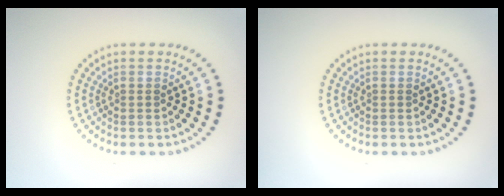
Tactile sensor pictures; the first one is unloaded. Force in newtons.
{"total": 0.0}